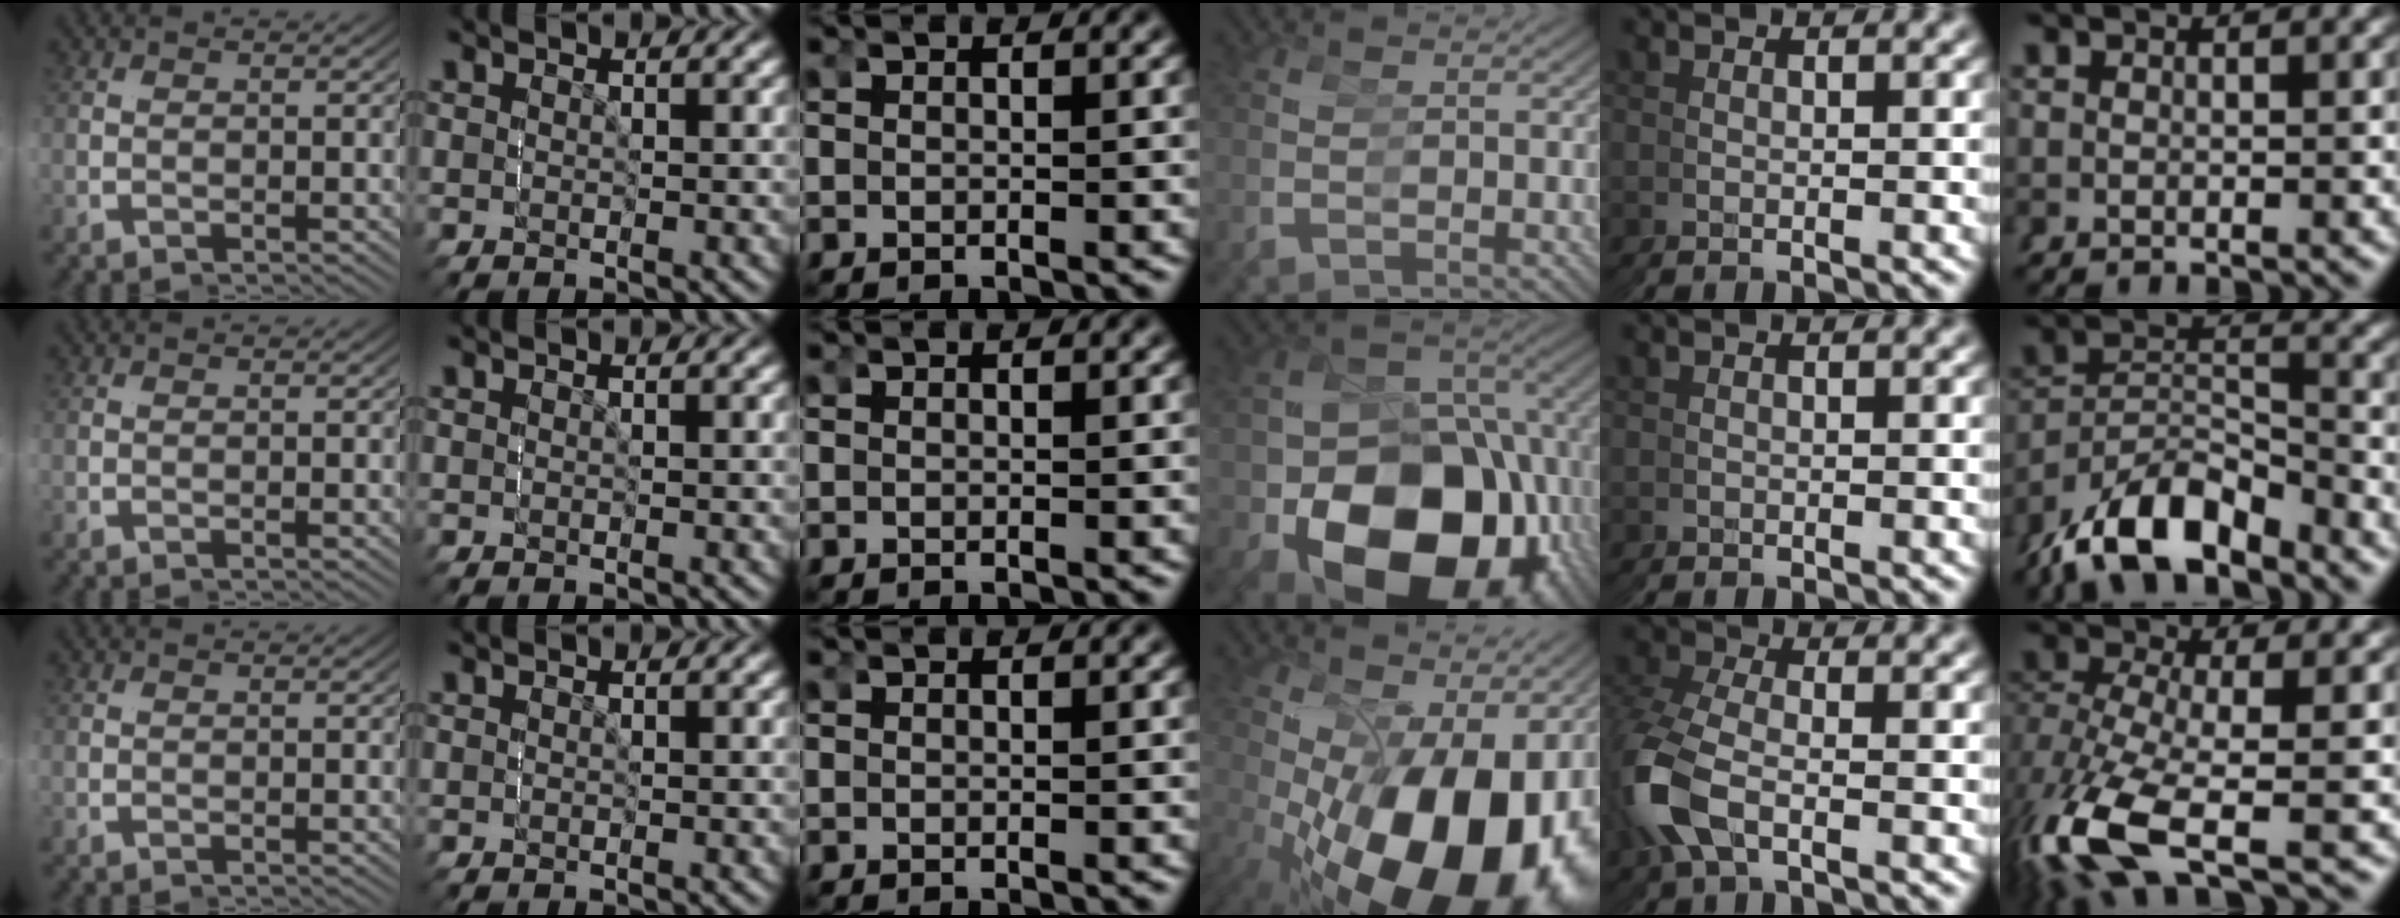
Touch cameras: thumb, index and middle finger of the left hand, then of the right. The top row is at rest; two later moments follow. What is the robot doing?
{"motion": "grasp_and_lifting", "object": "screwdriver"}